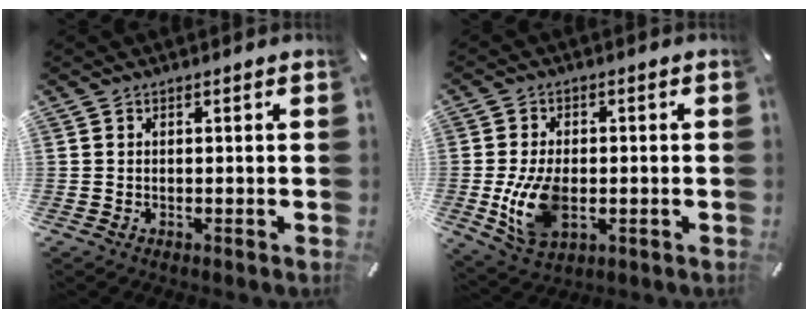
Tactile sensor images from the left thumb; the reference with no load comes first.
{"total": 10.9, "force": [-1.6, 7.0, 8.2], "torque": [-0.176, -0.005, -0.027]}